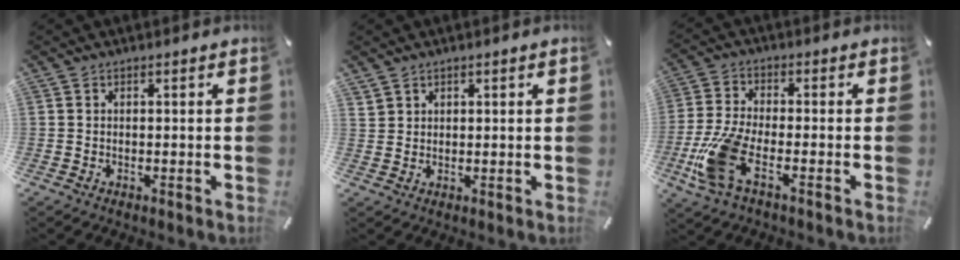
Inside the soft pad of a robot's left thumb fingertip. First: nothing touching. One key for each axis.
{"total": 1.9, "fx": 1.4, "fy": 1.2, "fz": 0.2, "tx": -0.005, "ty": -0.003, "tz": 0.029}
{"total": 11.3, "fx": -4.3, "fy": 4.6, "fz": 9.4, "tx": -0.219, "ty": -0.011, "tz": -0.083}